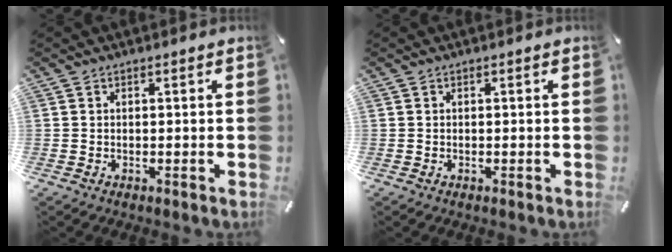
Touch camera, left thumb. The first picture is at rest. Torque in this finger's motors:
{"motor_torque": [0.00, 0.00, 0.00, 0.00, 0.00]}